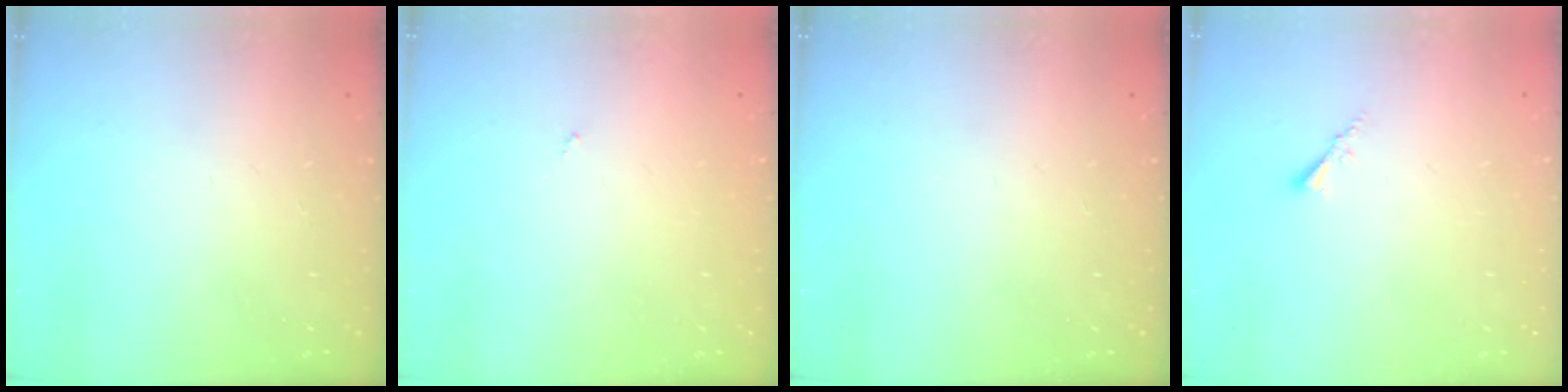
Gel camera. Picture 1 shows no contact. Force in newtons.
{"total": 0.0}
{"total": 0.0}
{"total": 1.7, "press": 1.6, "slide": 0.4}